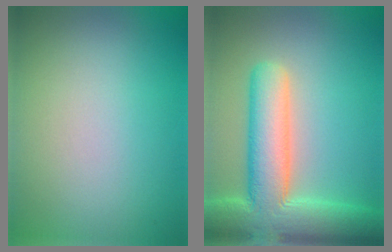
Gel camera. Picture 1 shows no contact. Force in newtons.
{"total": 9.7, "press": 9.6, "slide": 0.7}